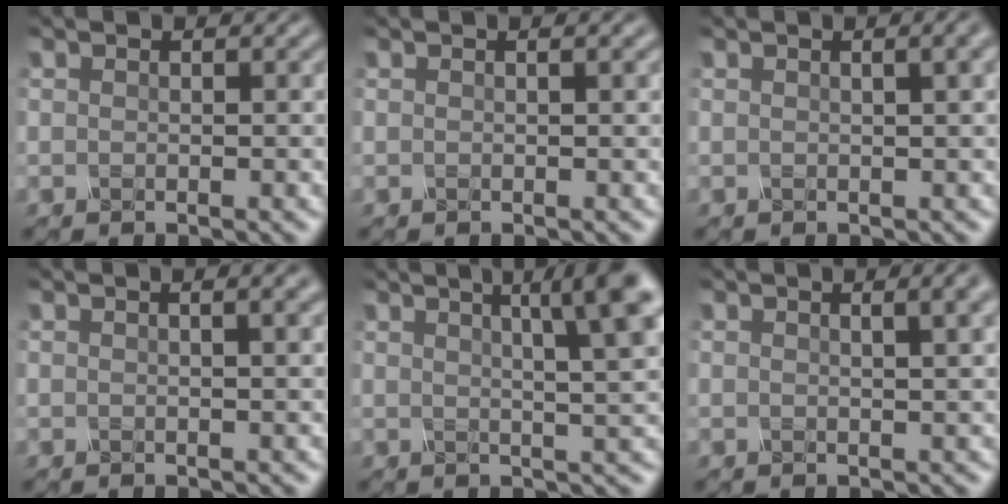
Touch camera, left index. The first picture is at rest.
{"total": 2.4, "force": [0.9, 1.2, 1.9], "torque": [-0.011, 0.020, -0.005]}
{"total": 6.4, "force": [2.6, 3.2, 5.0], "torque": [-0.017, 0.050, 0.006]}
{"total": 5.2, "force": [2.2, 2.4, 4.0], "torque": [-0.020, 0.043, 0.004]}
{"total": 8.8, "force": [3.4, 2.0, 7.8], "torque": [-0.069, 0.036, 0.037]}
{"total": 7.3, "force": [3.3, 3.5, 5.5], "torque": [-0.018, 0.057, 0.014]}